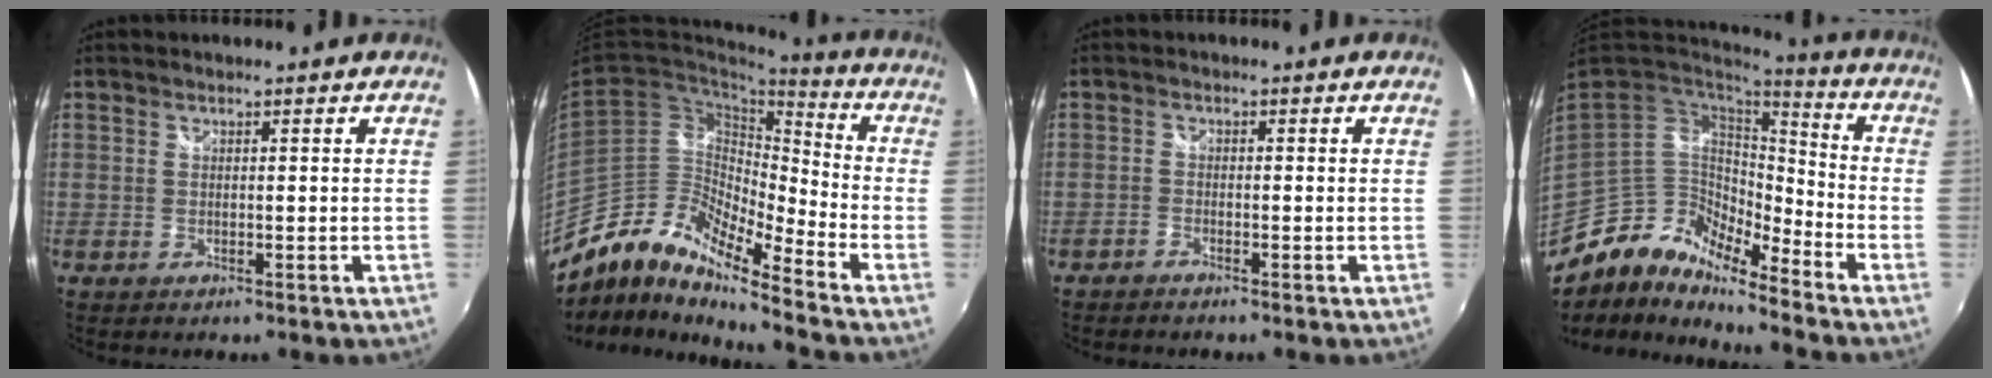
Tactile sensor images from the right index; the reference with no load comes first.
{"total": 10.9, "force": [-7.6, 2.9, 7.3], "torque": [-0.120, 0.012, -0.164]}
{"total": 1.3, "force": [-1.2, 0.2, 0.3], "torque": [-0.015, -0.002, -0.029]}
{"total": 10.4, "force": [-8.4, 3.9, 4.8], "torque": [-0.078, 0.011, -0.181]}